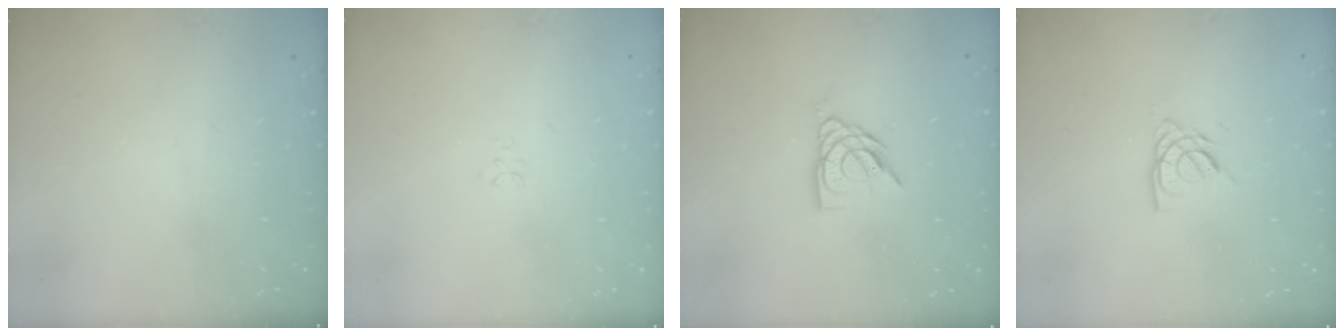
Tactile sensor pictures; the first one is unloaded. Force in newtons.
{"total": 3.1, "press": 3.1, "slide": 0.2}
{"total": 7.9, "press": 7.8, "slide": 0.6}
{"total": 4.7, "press": 4.7, "slide": 0.4}